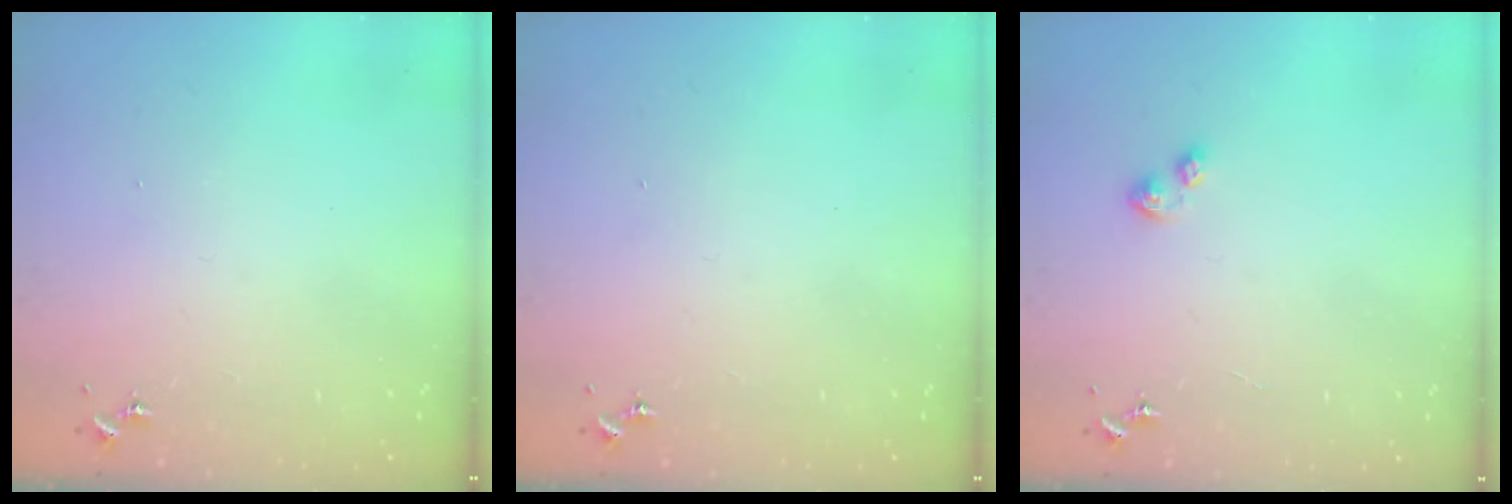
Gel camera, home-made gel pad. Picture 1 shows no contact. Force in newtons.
{"total": 0.0}
{"total": 3.7, "press": 3.7, "slide": 0.4}